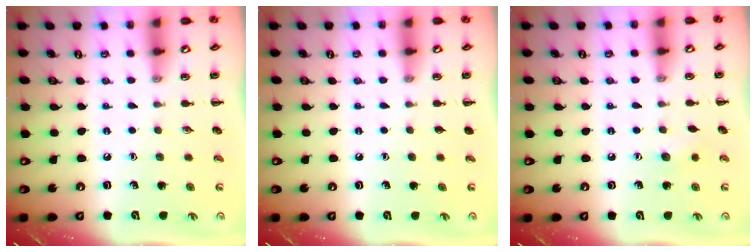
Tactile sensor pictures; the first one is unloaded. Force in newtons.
{"total": 0.0}
{"total": 4.4, "press": 4.3, "slide": 1.0}